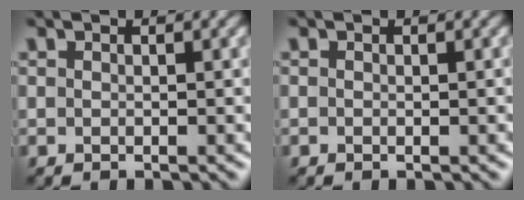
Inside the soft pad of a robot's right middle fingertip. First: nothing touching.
{"total": 0.0}